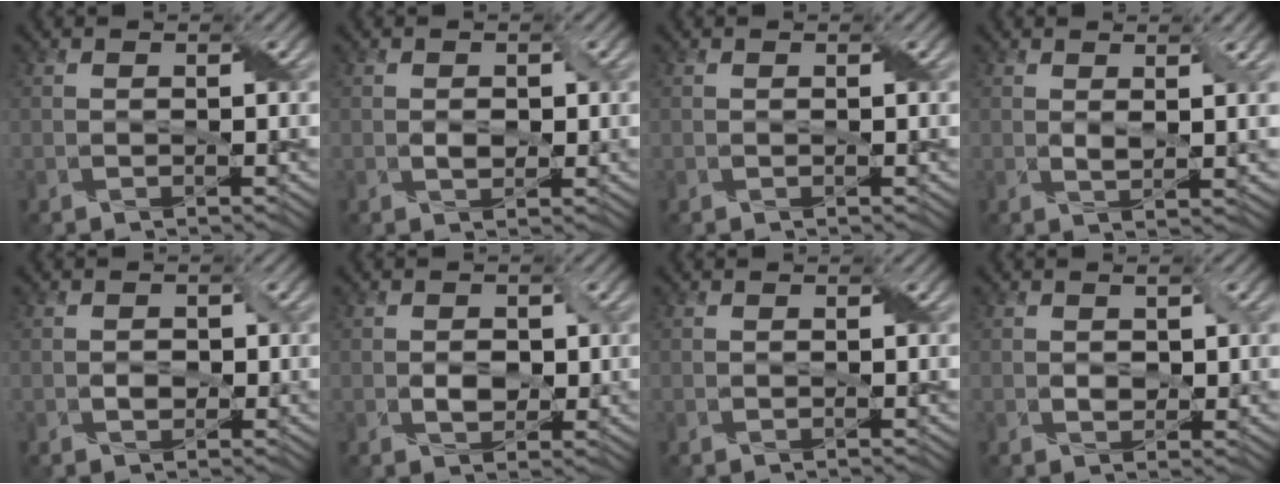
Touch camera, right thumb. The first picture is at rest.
{"total": 1.7, "force": [0.0, 1.1, 1.3], "torque": [-0.028, -0.003, 0.003]}
{"total": 0.0}
{"total": 2.5, "force": [1.2, 0.6, 2.1], "torque": [-0.044, -0.002, 0.023]}
{"total": 1.5, "force": [-0.3, 1.2, 0.9], "torque": [-0.019, -0.005, -0.005]}
{"total": 2.5, "force": [-0.1, 1.8, 1.7], "torque": [-0.036, -0.005, -0.002]}
{"total": 0.0}
{"total": 1.9, "force": [0.4, 1.2, 1.5], "torque": [-0.029, -0.003, 0.011]}